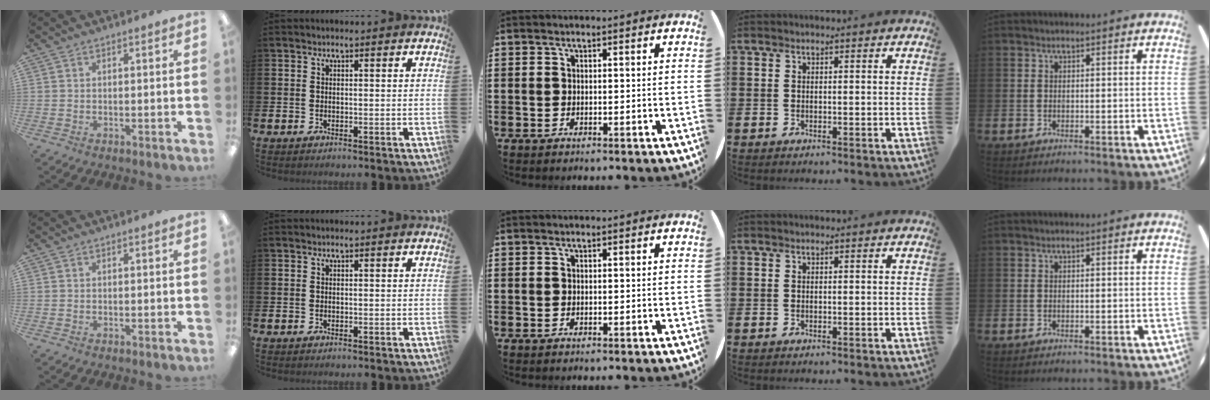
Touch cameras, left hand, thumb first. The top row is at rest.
{}